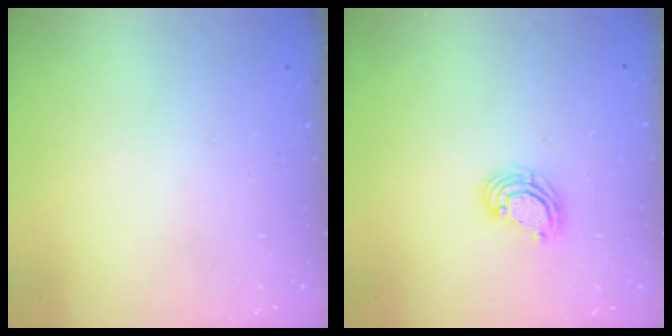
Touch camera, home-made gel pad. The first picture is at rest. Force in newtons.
{"total": 6.8, "press": 6.7, "slide": 0.8}